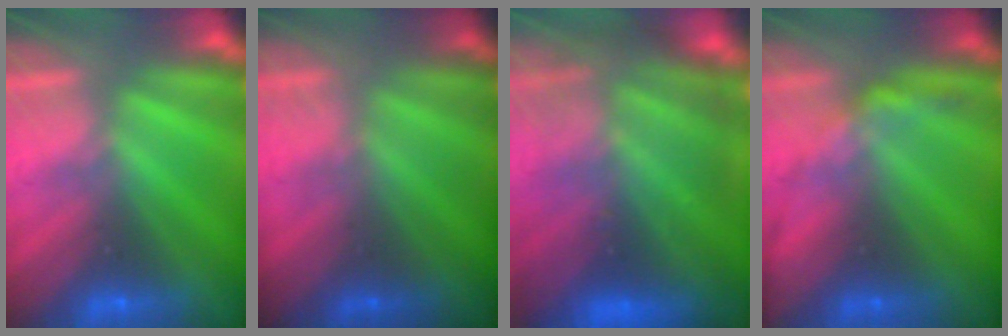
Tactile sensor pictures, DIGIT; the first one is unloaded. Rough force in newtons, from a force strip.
{"total": 1.8}
{"total": 7.4}
{"total": 2.4}